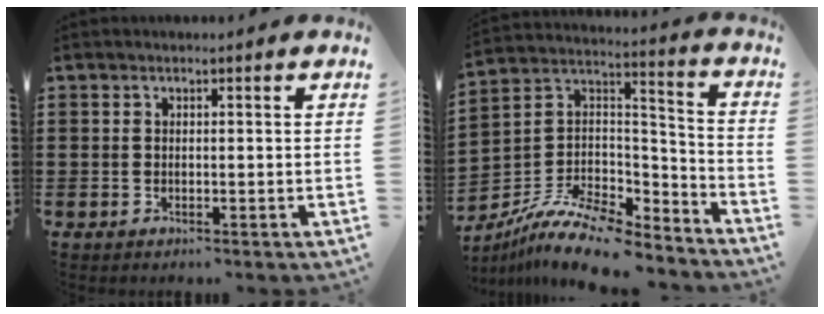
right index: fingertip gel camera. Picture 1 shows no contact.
{"total": 11.5, "force": [-8.9, 4.0, 6.0], "torque": [-0.121, 0.022, -0.171]}